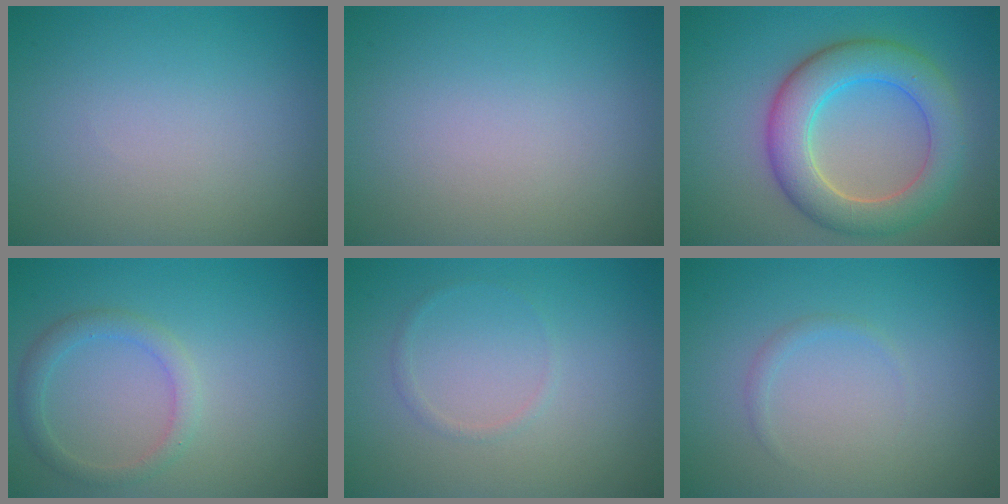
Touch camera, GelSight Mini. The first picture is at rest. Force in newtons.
{"total": 0.0}
{"total": 6.7, "press": 6.7, "slide": 0.2}
{"total": 2.1, "press": 2.1, "slide": 0.1}
{"total": 0.7, "press": 0.7, "slide": 0.0}
{"total": 0.7, "press": 0.7, "slide": 0.0}